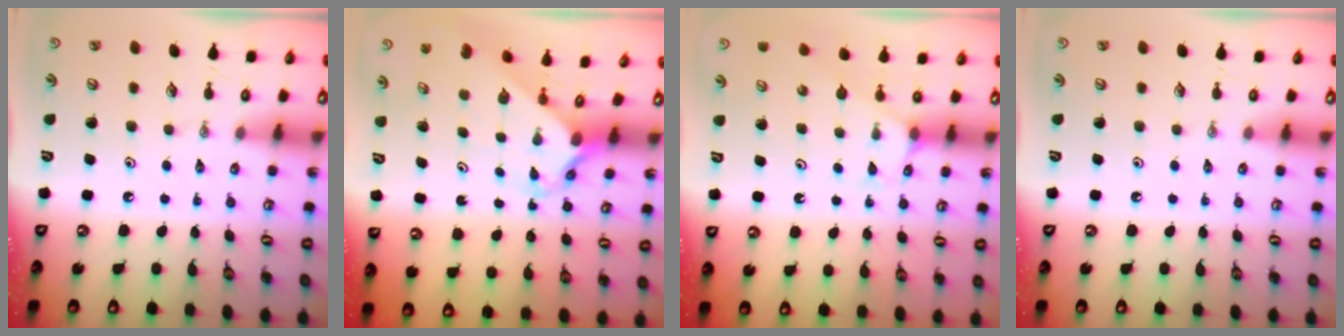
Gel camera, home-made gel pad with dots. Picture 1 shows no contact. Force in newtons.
{"total": 2.1, "press": 2.1, "slide": 0.2}
{"total": 4.1, "press": 4.1, "slide": 0.5}
{"total": 0.0}